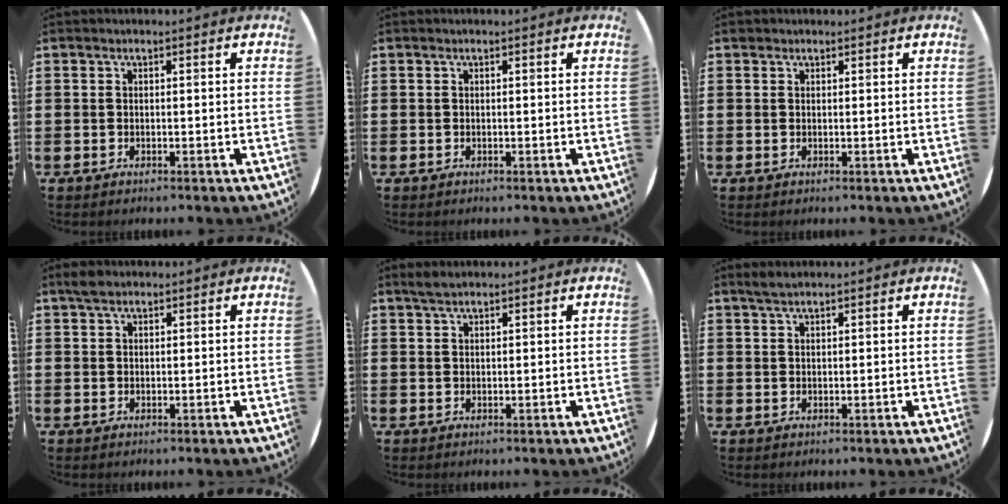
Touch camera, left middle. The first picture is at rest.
{"total": 0.0}
{"total": 0.5, "force": [0.5, 0.2, -0.1], "torque": [0.003, 0.004, 0.008]}
{"total": 1.6, "force": [1.2, 0.7, 0.7], "torque": [-0.007, 0.003, 0.021]}
{"total": 1.6, "force": [1.4, 0.4, 0.7], "torque": [-0.015, 0.004, 0.025]}
{"total": 1.4, "force": [1.2, 0.2, 0.7], "torque": [-0.014, 0.003, 0.022]}